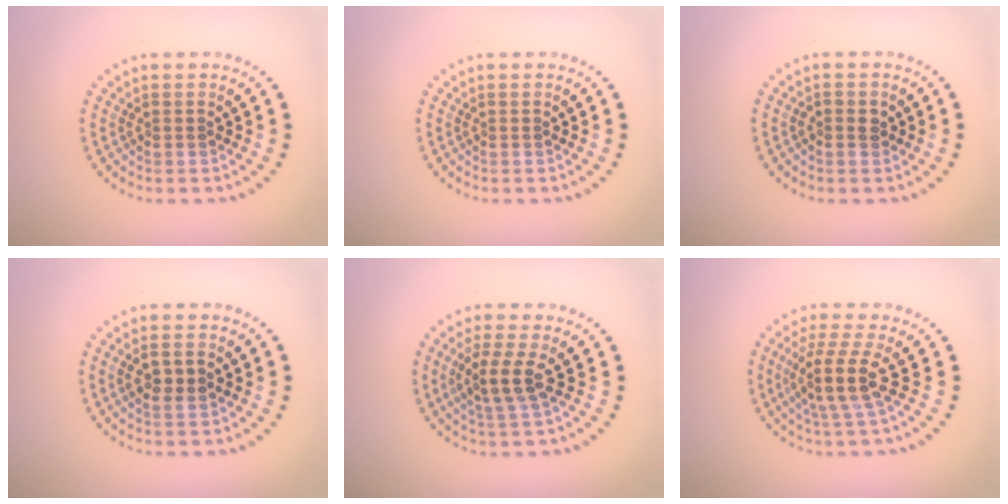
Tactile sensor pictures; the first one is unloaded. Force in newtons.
{"total": 0.0}
{"total": 1.3, "press": 1.3, "slide": 0.2}
{"total": 2.3, "press": 2.3, "slide": 0.4}
{"total": 3.2, "press": 2.9, "slide": 1.4}
{"total": 4.0, "press": 3.1, "slide": 2.5}